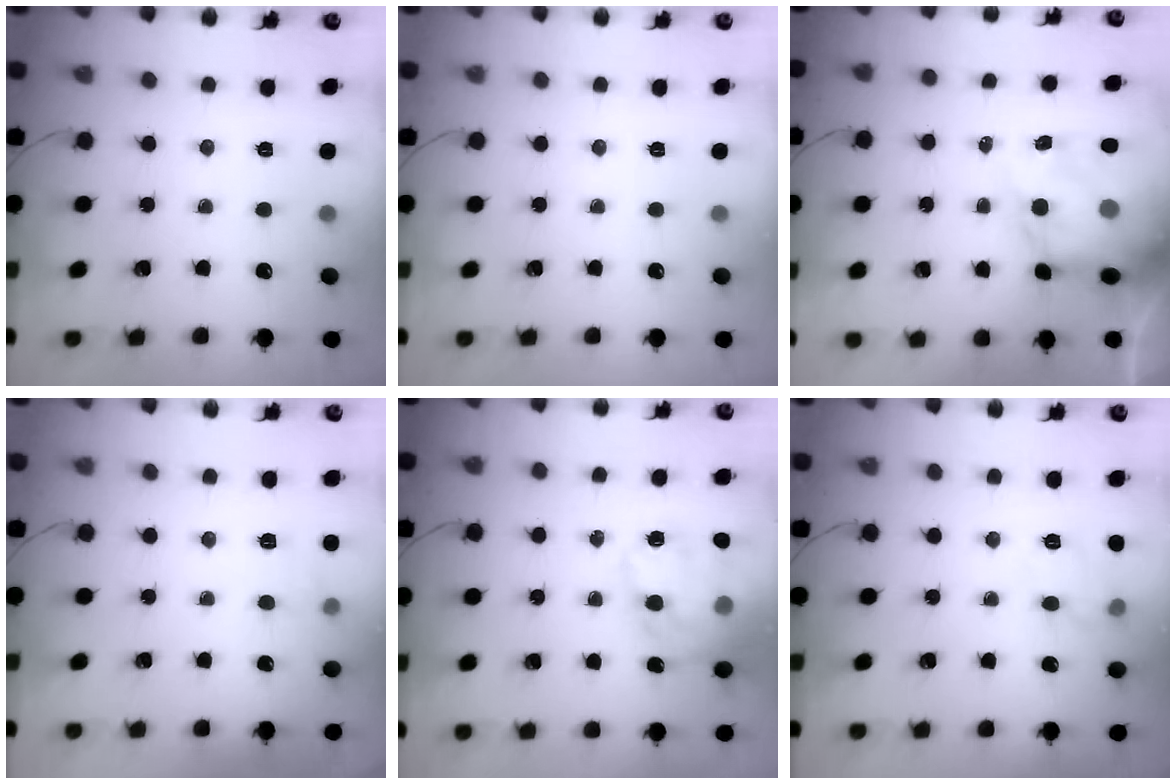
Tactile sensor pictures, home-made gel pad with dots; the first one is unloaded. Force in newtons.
{"total": 0.0}
{"total": 11.7, "press": 11.3, "slide": 3.2}
{"total": 6.0, "press": 5.8, "slide": 1.6}
{"total": 19.1, "press": 18.8, "slide": 3.2}
{"total": 9.0, "press": 9.0, "slide": 0.6}